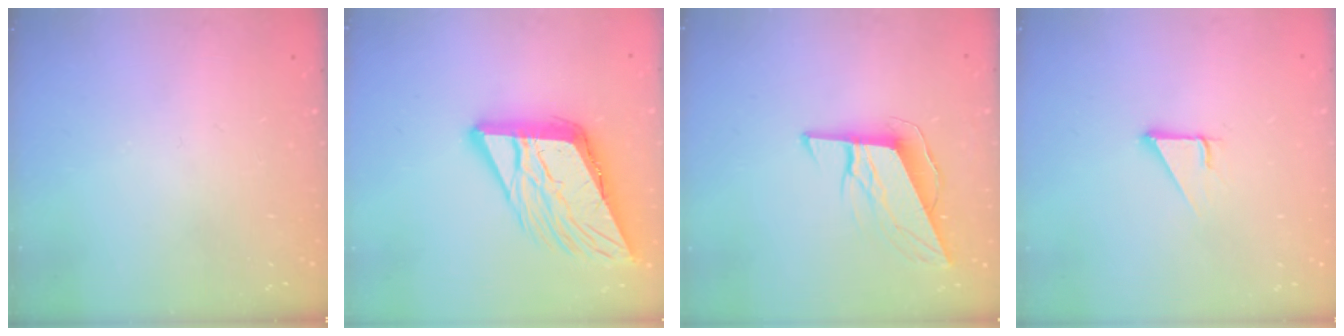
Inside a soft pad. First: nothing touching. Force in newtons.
{"total": 16.4, "press": 16.2, "slide": 2.8}
{"total": 10.3, "press": 9.8, "slide": 3.0}
{"total": 3.0, "press": 3.0, "slide": 0.1}